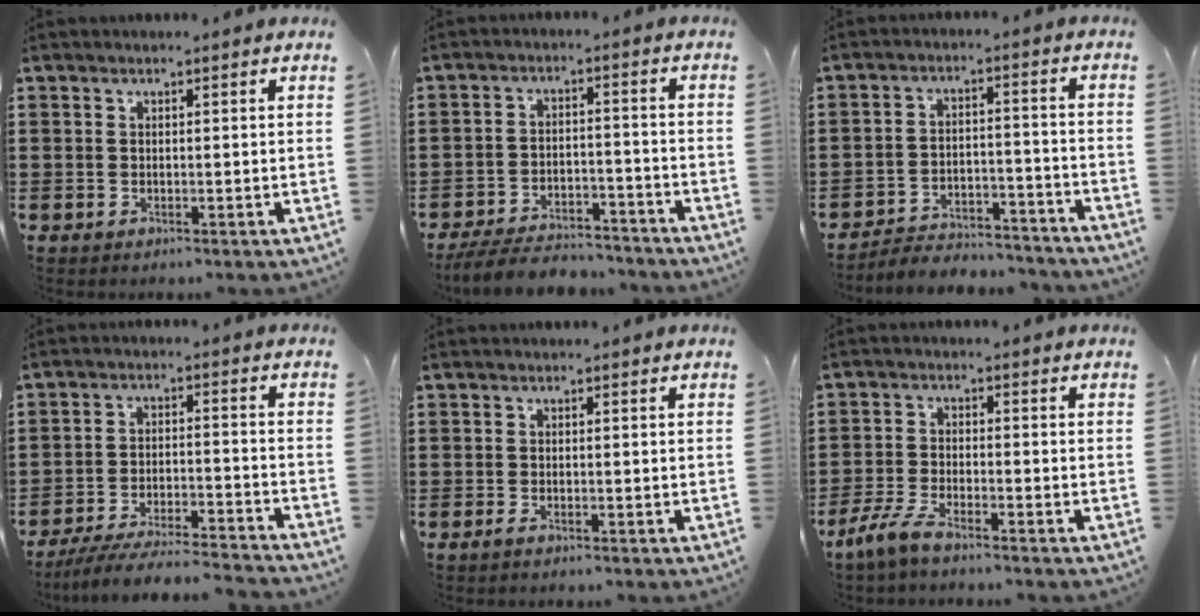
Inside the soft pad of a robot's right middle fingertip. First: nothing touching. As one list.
[{"total": 5.3, "force": [-5.2, 0.5, 1.1], "torque": [-0.022, 0.007, -0.103]}, {"total": 4.3, "force": [-4.2, 0.3, 0.4], "torque": [-0.003, 0.009, -0.088]}, {"total": 6.0, "force": [-5.6, -0.3, 2.0], "torque": [-0.043, -0.008, -0.110]}, {"total": 0.5, "force": [0.0, -0.4, 0.3], "torque": [-0.003, -0.004, 0.002]}, {"total": 4.0, "force": [-3.2, 0.0, 2.4], "torque": [-0.069, -0.013, -0.068]}]